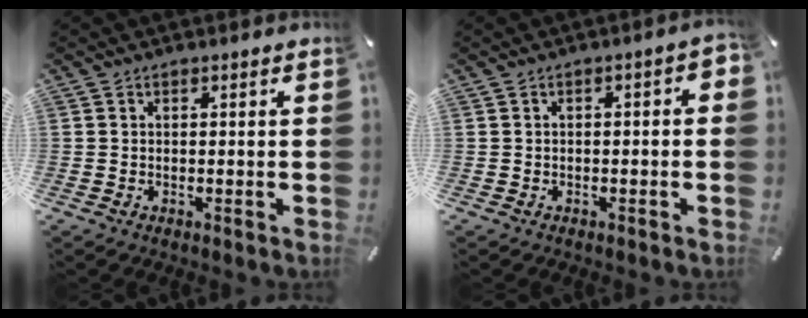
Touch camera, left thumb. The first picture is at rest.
{"total": 2.5, "force": [-1.1, 1.0, 2.0], "torque": [-0.032, 0.008, -0.019]}